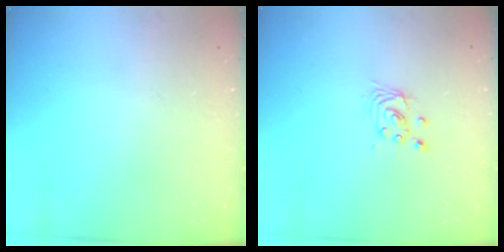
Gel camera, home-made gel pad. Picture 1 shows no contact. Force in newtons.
{"total": 2.7, "press": 2.7, "slide": 0.2}